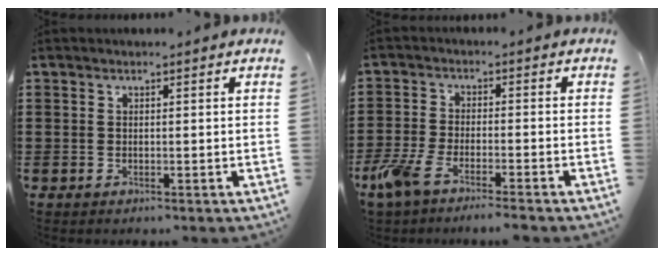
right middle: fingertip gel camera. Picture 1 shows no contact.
{"total": 5.6, "force": [-4.4, 1.0, 3.3], "torque": [-0.094, -0.015, -0.092]}